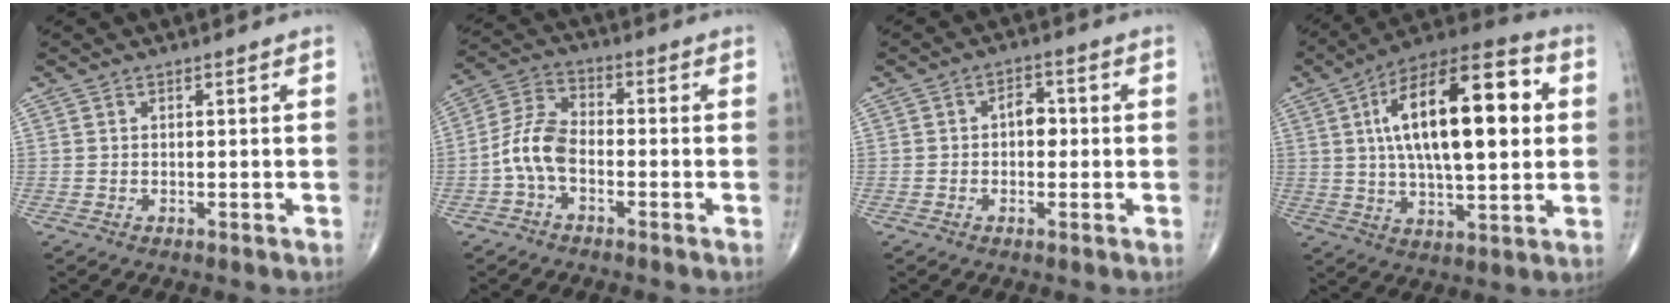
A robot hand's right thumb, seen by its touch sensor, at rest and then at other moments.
{"total": 7.6, "force": [-2.3, 4.2, 5.8], "torque": [-0.119, 0.030, -0.056]}
{"total": 3.7, "force": [0.0, 2.4, 2.7], "torque": [-0.024, 0.014, -0.005]}
{"total": 23.5, "force": [4.3, 9.5, 21.0], "torque": [-0.332, 0.012, 0.061]}